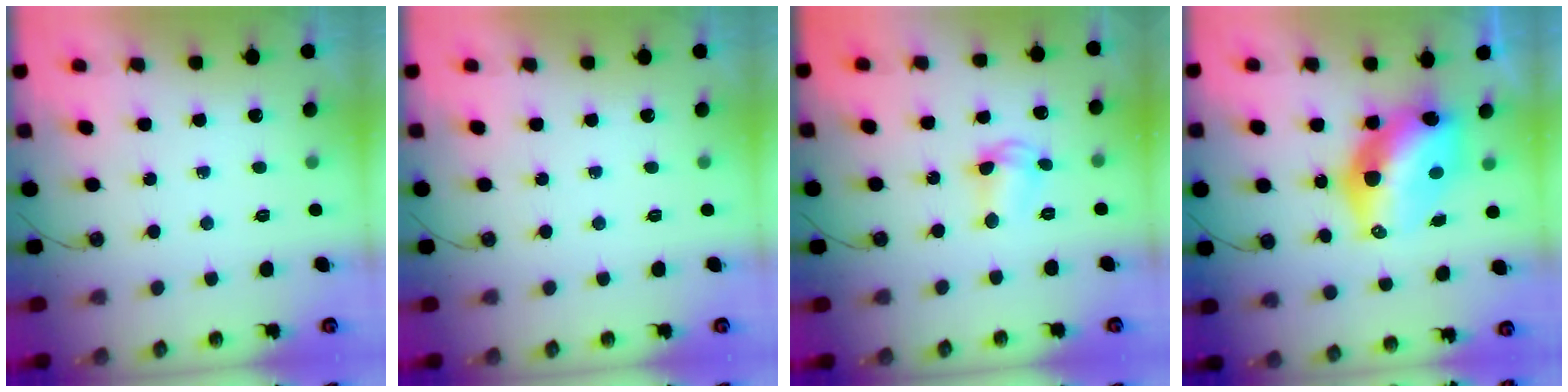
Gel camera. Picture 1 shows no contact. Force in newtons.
{"total": 0.0}
{"total": 6.4, "press": 5.5, "slide": 3.3}
{"total": 12.3, "press": 12.2, "slide": 1.1}